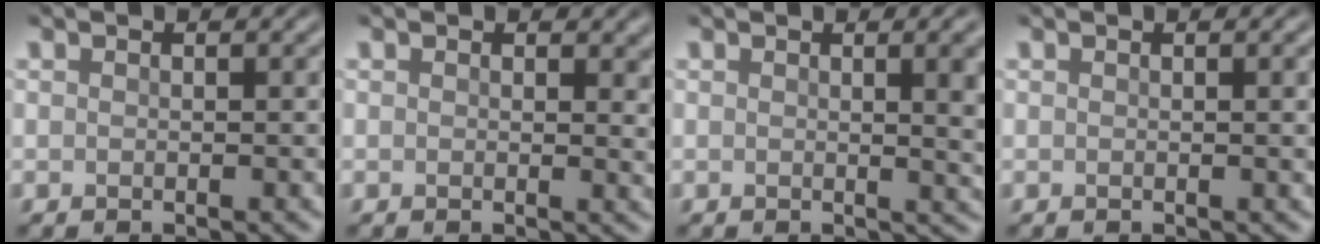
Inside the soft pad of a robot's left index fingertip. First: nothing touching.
{"total": 1.6, "force": [0.6, 0.8, 1.3], "torque": [-0.008, -0.005, 0.006]}
{"total": 5.0, "force": [0.9, 1.7, 4.6], "torque": [-0.033, 0.004, 0.014]}
{"total": 1.4, "force": [0.2, 0.4, 1.4], "torque": [-0.011, 0.003, -0.001]}